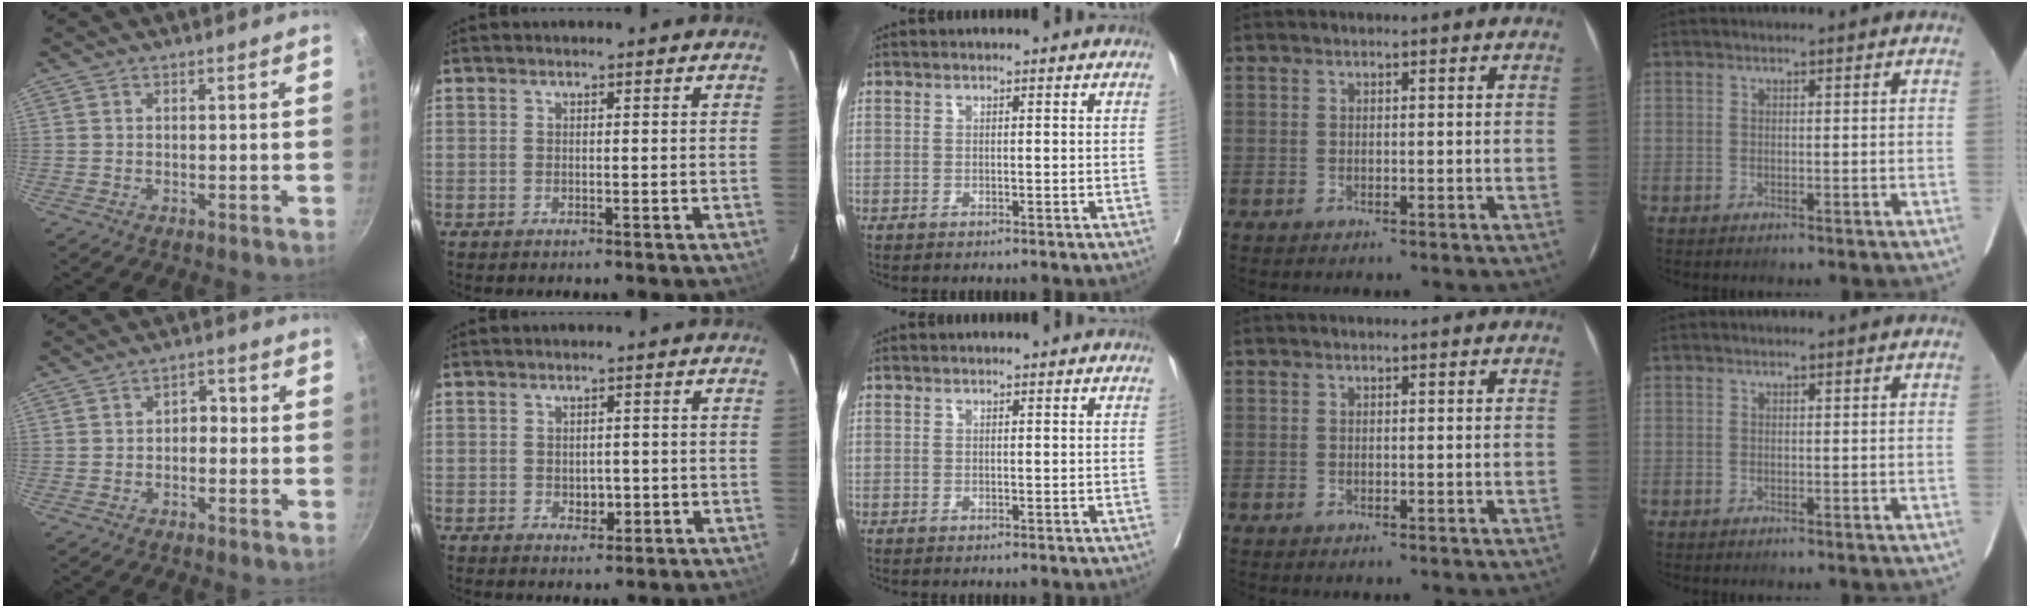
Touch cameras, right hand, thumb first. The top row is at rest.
{"thumb": {"total": 2.9, "force": [-0.6, 2.0, 1.9], "torque": [-0.009, 0.017, -0.019]}, "index": {"total": 2.5, "force": [-0.6, 1.7, 1.7], "torque": [-0.021, 0.003, -0.002]}}